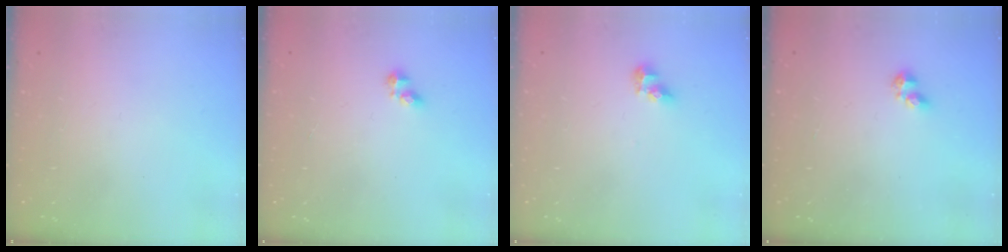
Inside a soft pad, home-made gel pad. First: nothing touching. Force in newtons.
{"total": 2.7, "press": 2.7, "slide": 0.4}
{"total": 6.1, "press": 6.1, "slide": 0.3}
{"total": 2.3, "press": 2.2, "slide": 0.6}